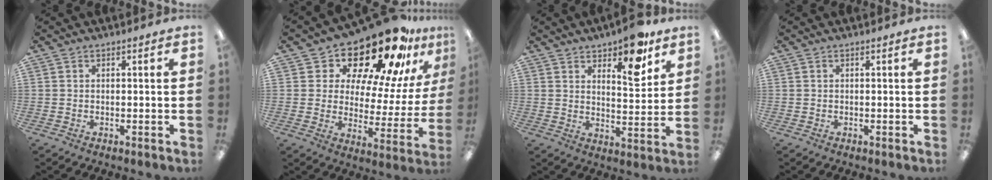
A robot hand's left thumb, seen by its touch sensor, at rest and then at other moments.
{"total": 20.7, "force": [17.0, 6.8, 9.7], "torque": [-0.151, -0.137, 0.278]}
{"total": 11.3, "force": [7.9, 4.3, 6.8], "torque": [-0.080, -0.044, 0.130]}
{"total": 0.0}